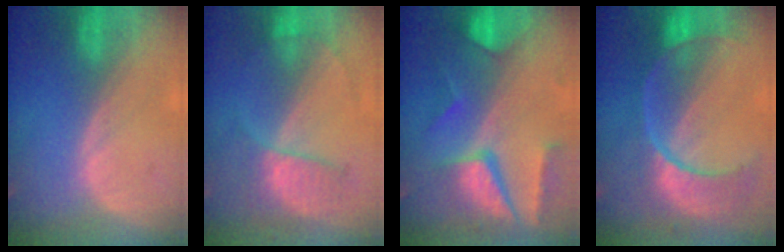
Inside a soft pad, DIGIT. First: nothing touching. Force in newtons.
{"total": 7.2, "press": 6.1, "slide": 3.9}
{"total": 10.4, "press": 8.8, "slide": 5.5}
{"total": 10.9, "press": 9.3, "slide": 5.7}